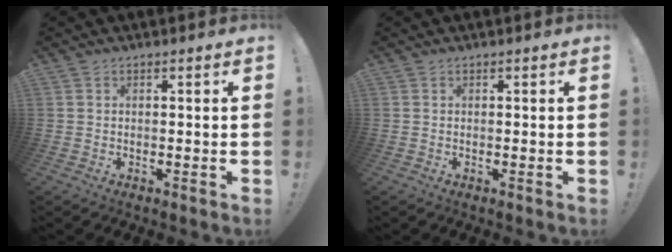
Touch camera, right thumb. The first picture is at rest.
{"total": 0.0}